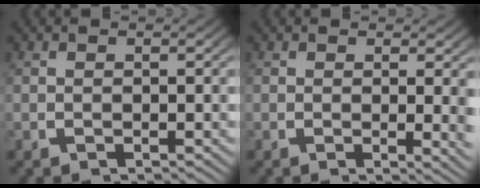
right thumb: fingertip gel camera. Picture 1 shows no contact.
{"total": 2.2, "force": [0.3, 0.5, 2.2], "torque": [-0.021, -0.009, 0.005]}